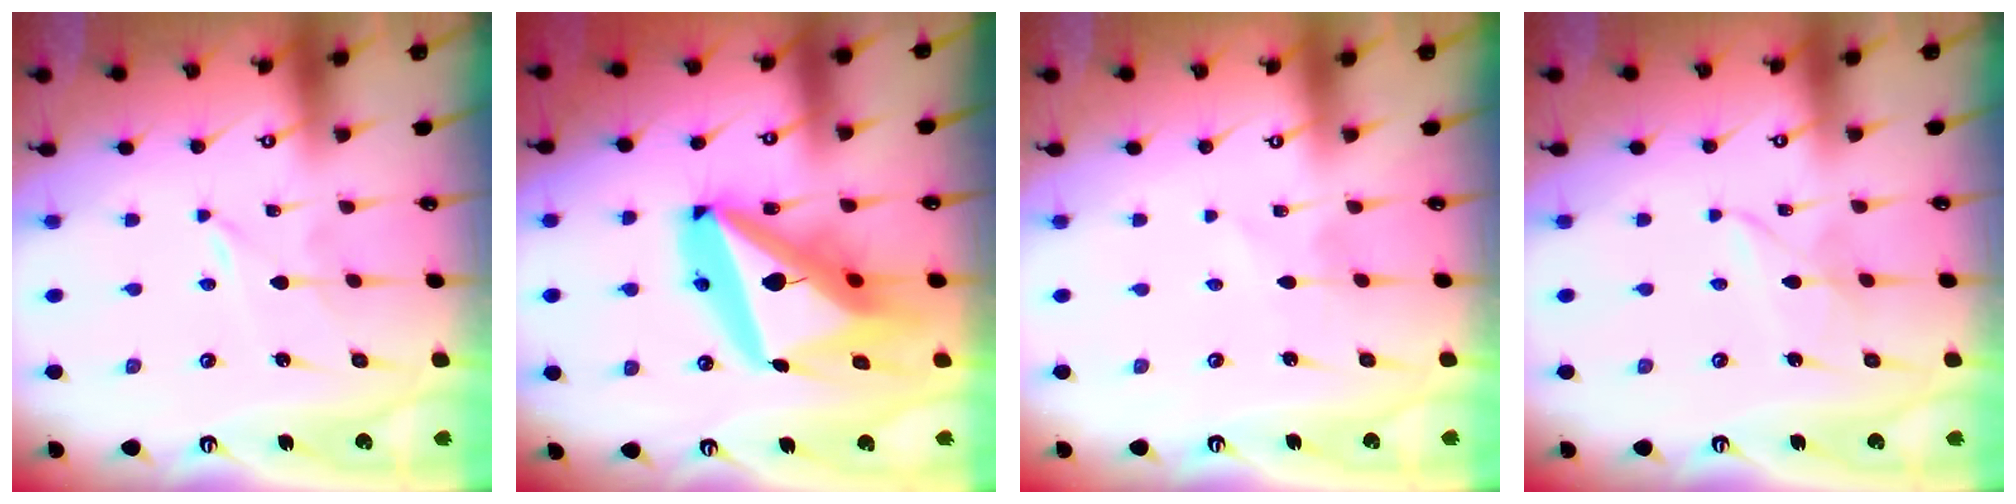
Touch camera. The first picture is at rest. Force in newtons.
{"total": 23.0, "press": 22.9, "slide": 2.5}
{"total": 1.4, "press": 1.4, "slide": 0.2}
{"total": 3.2, "press": 3.2, "slide": 0.3}